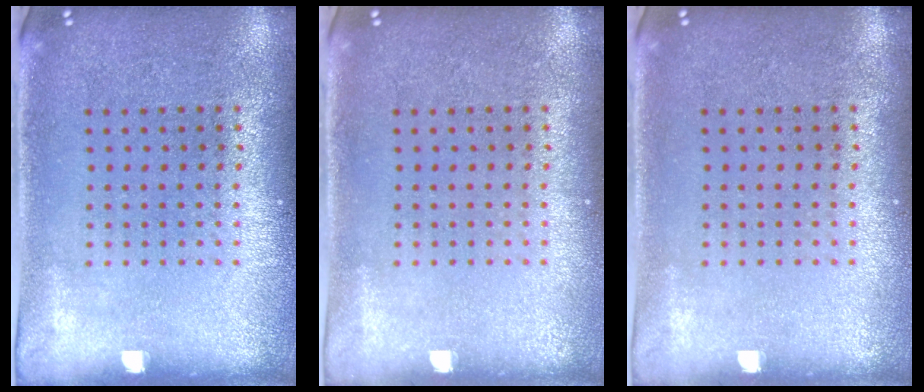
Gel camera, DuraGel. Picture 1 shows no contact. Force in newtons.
{"total": 0.0}
{"total": 0.0}